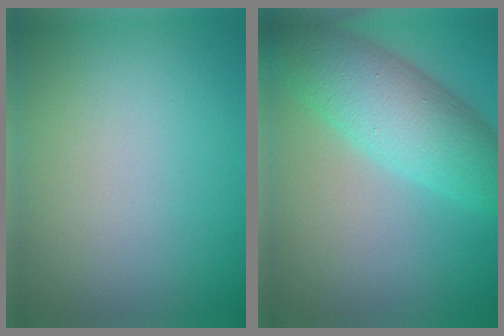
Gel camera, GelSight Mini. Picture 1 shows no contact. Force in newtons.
{"total": 7.5, "press": 7.5, "slide": 0.2}